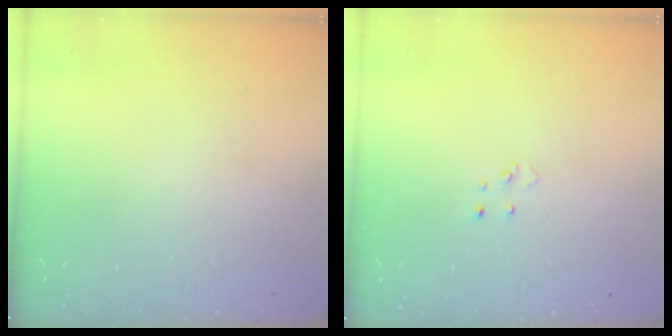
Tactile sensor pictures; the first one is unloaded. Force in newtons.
{"total": 3.2, "press": 3.2, "slide": 0.3}